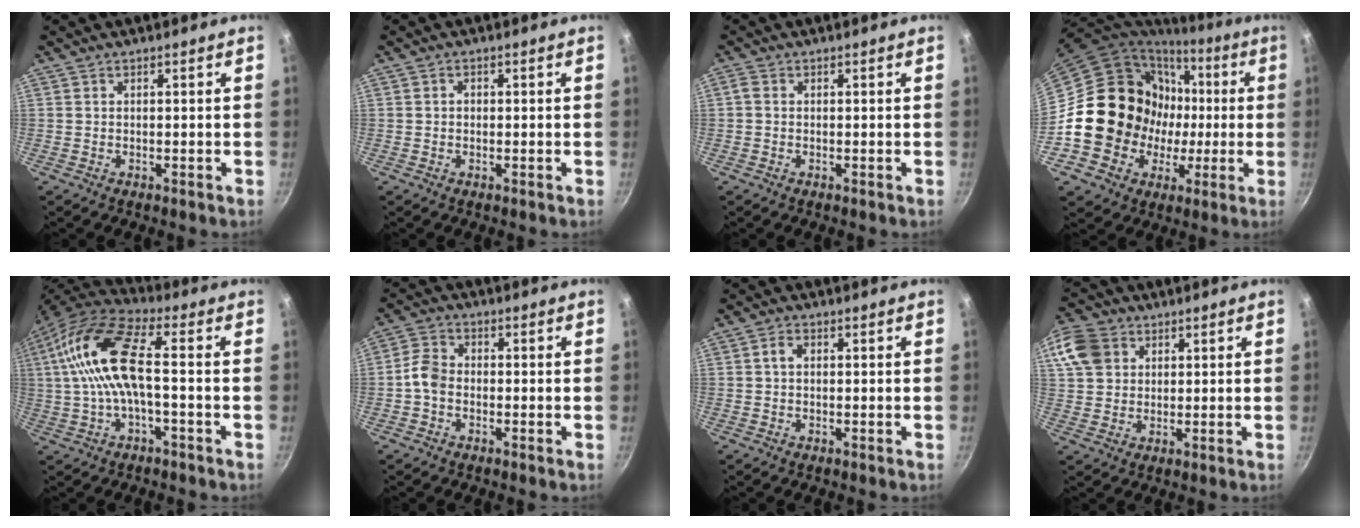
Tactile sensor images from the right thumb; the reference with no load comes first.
{"total": 1.0, "force": [-0.1, 0.9, 0.5], "torque": [-0.007, 0.005, -0.002]}
{"total": 1.2, "force": [-0.1, 1.0, 0.7], "torque": [-0.016, 0.004, -0.004]}
{"total": 21.2, "force": [-0.4, 18.9, 9.6], "torque": [-0.146, 0.029, 0.008]}
{"total": 15.7, "force": [0.3, 6.2, 14.4], "torque": [-0.290, 0.033, -0.007]}
{"total": 4.4, "force": [-1.3, 3.3, 2.7], "torque": [-0.051, 0.021, -0.037]}
{"total": 1.9, "force": [0.2, 1.4, 1.3], "torque": [-0.021, 0.005, 0.002]}
{"total": 11.3, "force": [4.3, 9.1, 5.1], "torque": [-0.103, 0.008, 0.076]}